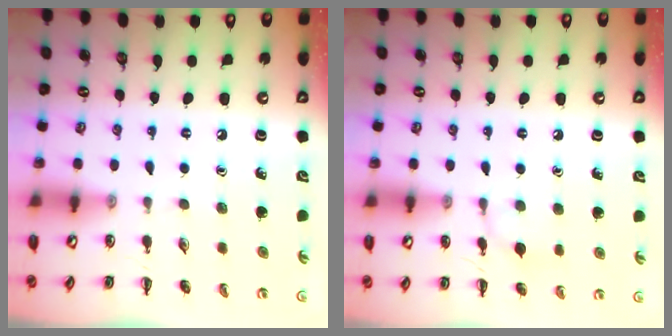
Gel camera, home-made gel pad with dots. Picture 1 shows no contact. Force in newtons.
{"total": 7.1, "press": 6.7, "slide": 2.2}